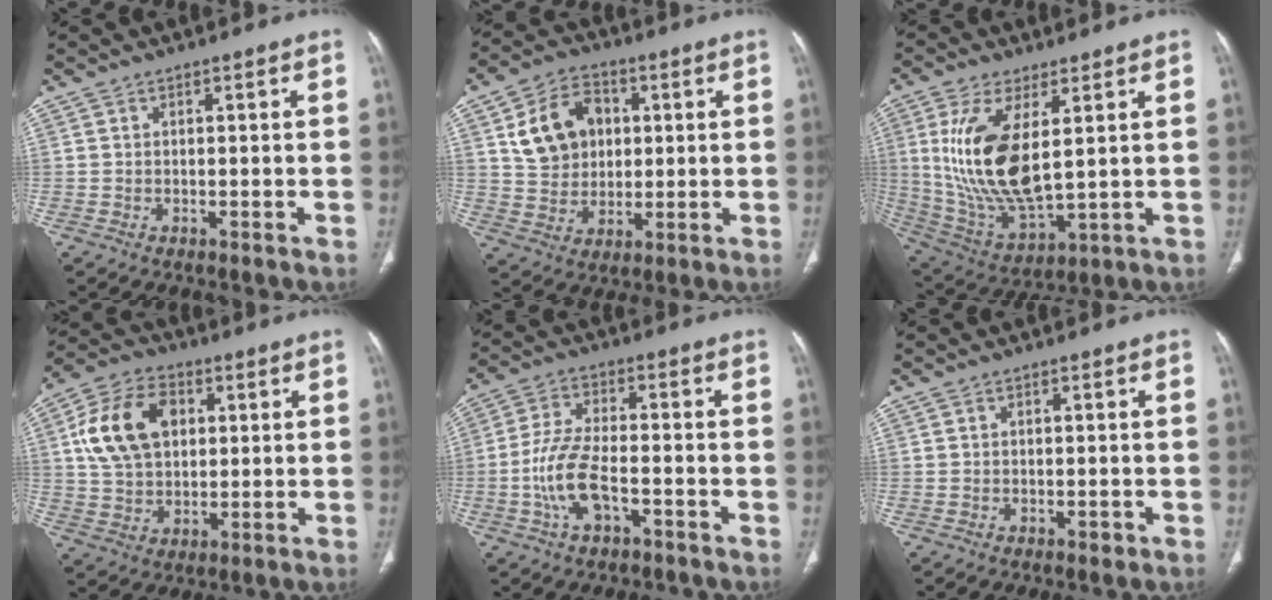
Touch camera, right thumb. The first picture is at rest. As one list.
[{"total": 12.7, "force": [3.3, 10.0, 7.1], "torque": [-0.093, 0.003, 0.061]}, {"total": 17.3, "force": [3.5, 7.4, 15.3], "torque": [-0.312, -0.025, 0.083]}, {"total": 14.9, "force": [3.6, 10.3, 10.2], "torque": [-0.174, 0.011, 0.064]}, {"total": 9.4, "force": [-3.3, 4.2, 7.7], "torque": [-0.167, 0.024, -0.063]}, {"total": 1.1, "force": [-0.4, 0.7, 0.7], "torque": [-0.007, 0.000, -0.006]}]